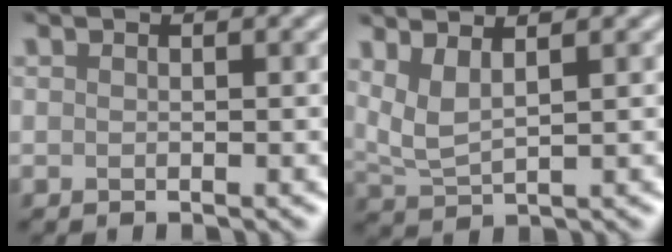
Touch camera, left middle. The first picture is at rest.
{"total": 2.9, "force": [1.6, 0.7, 2.2], "torque": [-0.054, -0.004, 0.038]}